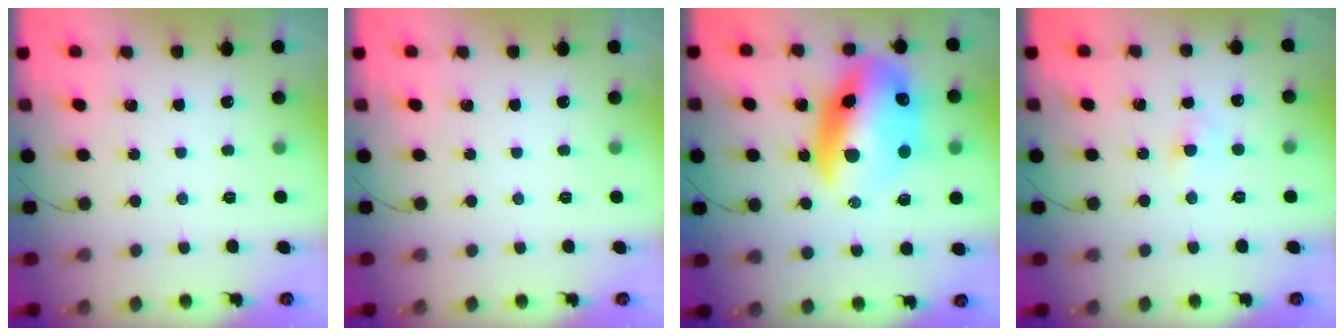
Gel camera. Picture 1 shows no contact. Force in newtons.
{"total": 0.0}
{"total": 20.6, "press": 20.0, "slide": 5.1}
{"total": 2.9, "press": 2.6, "slide": 1.2}